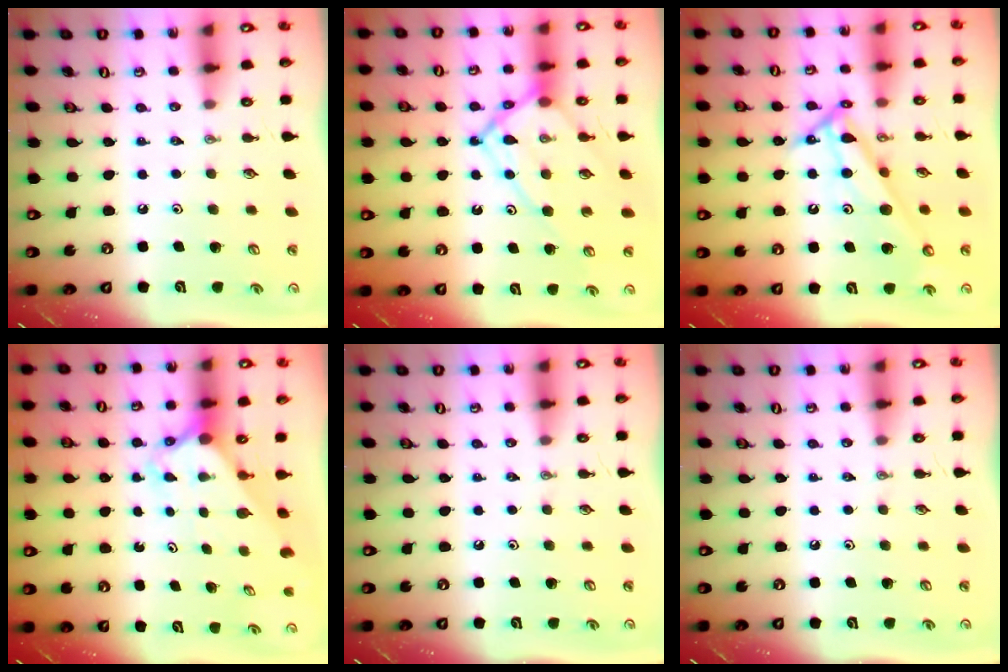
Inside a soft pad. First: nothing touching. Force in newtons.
{"total": 12.6, "press": 12.6, "slide": 1.1}
{"total": 10.9, "press": 10.9, "slide": 0.7}
{"total": 2.6, "press": 2.6, "slide": 0.2}
{"total": 0.0}
{"total": 0.0}